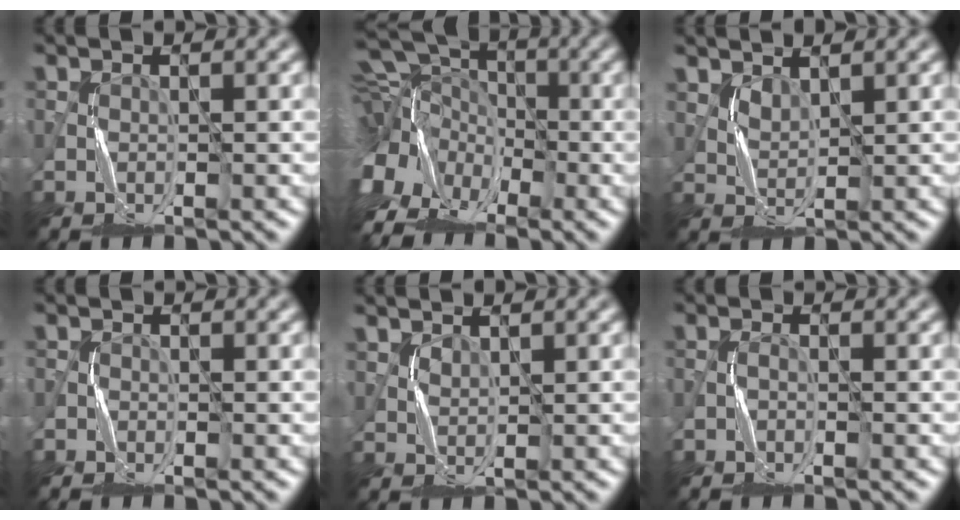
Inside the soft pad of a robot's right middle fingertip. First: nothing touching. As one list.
[{"total": 15.1, "force": [-4.9, 11.4, 8.6], "torque": [-0.196, -0.007, -0.090]}, {"total": 1.4, "force": [1.1, 0.6, 0.6], "torque": [-0.016, -0.003, 0.028]}, {"total": 1.1, "force": [-0.9, 0.5, -0.1], "torque": [0.006, 0.000, -0.019]}, {"total": 1.0, "force": [0.9, 0.4, 0.2], "torque": [-0.006, -0.001, 0.024]}, {"total": 0.9, "force": [-0.9, 0.0, -0.1], "torque": [0.003, 0.005, -0.017]}]